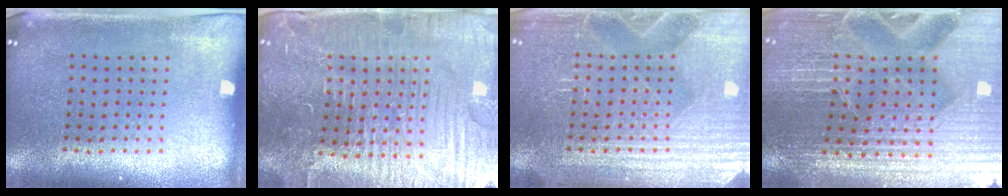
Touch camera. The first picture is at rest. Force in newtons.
{"total": 5.6, "press": 5.2, "slide": 2.2}
{"total": 5.1, "press": 5.1, "slide": 0.7}
{"total": 4.5, "press": 4.4, "slide": 1.3}